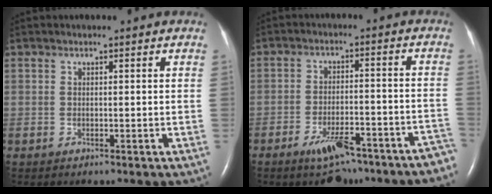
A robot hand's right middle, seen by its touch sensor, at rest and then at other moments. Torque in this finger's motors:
{"motor_torque": [0.15, -0.14, 0.12, 0.06]}